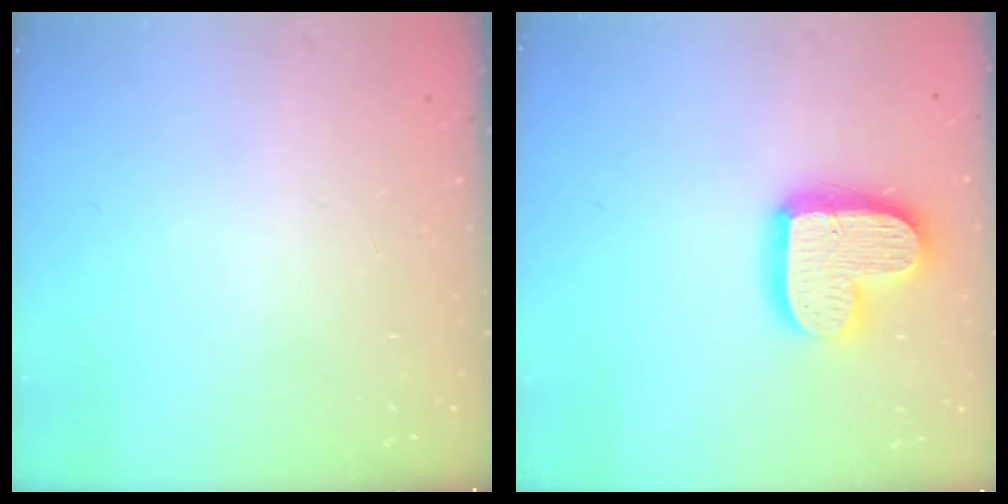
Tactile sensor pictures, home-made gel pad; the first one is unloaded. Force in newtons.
{"total": 16.7, "press": 16.6, "slide": 1.2}